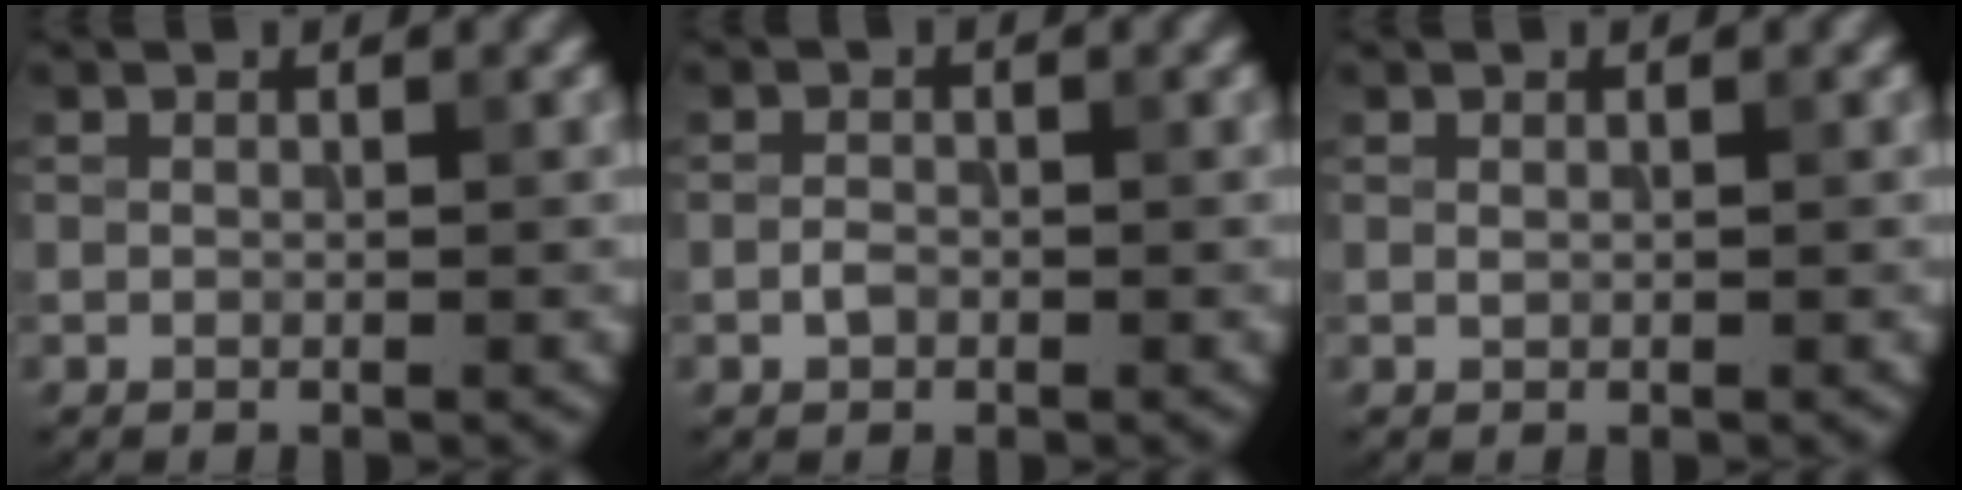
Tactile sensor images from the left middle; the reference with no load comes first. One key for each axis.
{"total": 1.0, "fx": -0.4, "fy": 0.7, "fz": 0.5, "tx": -0.012, "ty": 0.001, "tz": -0.011}
{"total": 0.0}